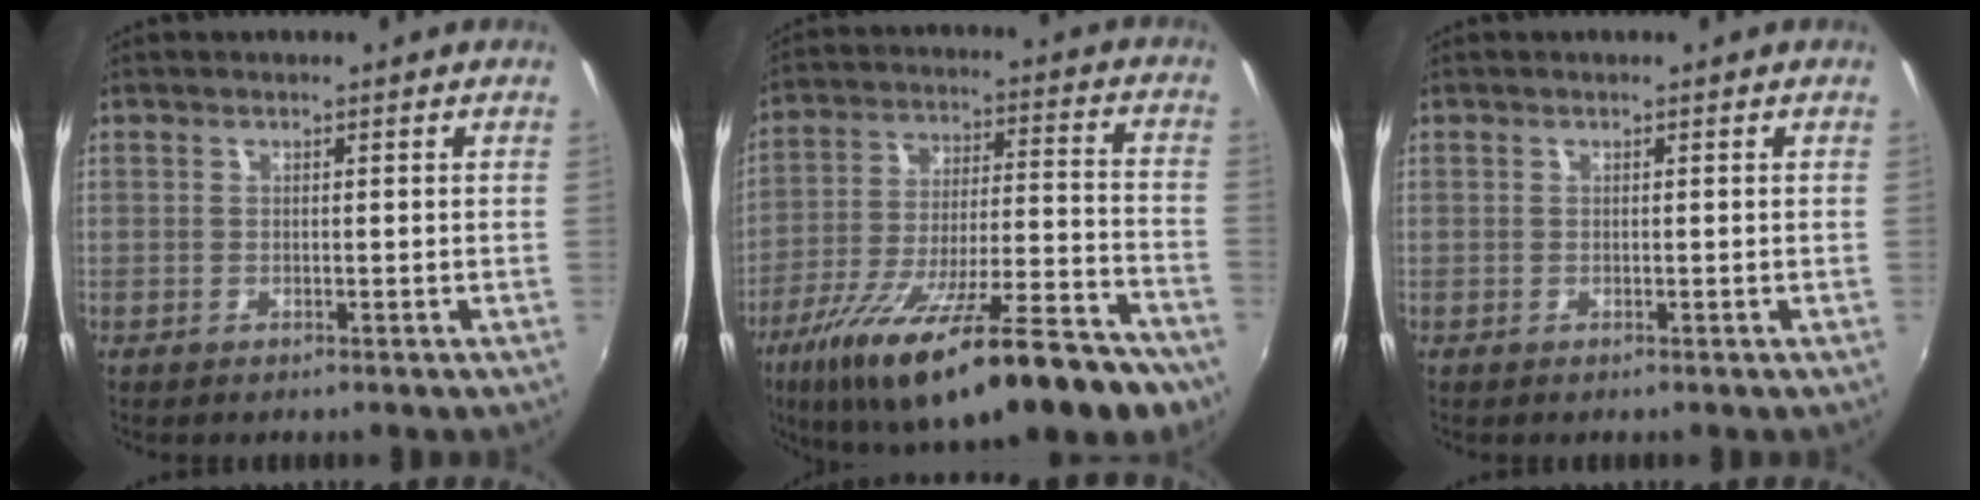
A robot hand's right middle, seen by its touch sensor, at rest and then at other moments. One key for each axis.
{"total": 27.8, "fx": -19.2, "fy": 6.1, "fz": 19.2, "tx": -0.320, "ty": -0.065, "tz": -0.286}
{"total": 0.0}